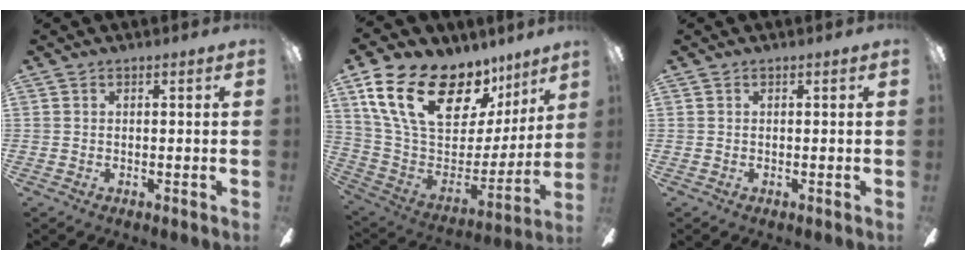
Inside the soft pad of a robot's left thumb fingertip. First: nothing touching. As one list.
[{"total": 24.3, "force": [14.8, 12.8, 14.3], "torque": [-0.256, -0.081, 0.275]}, {"total": 0.0}]